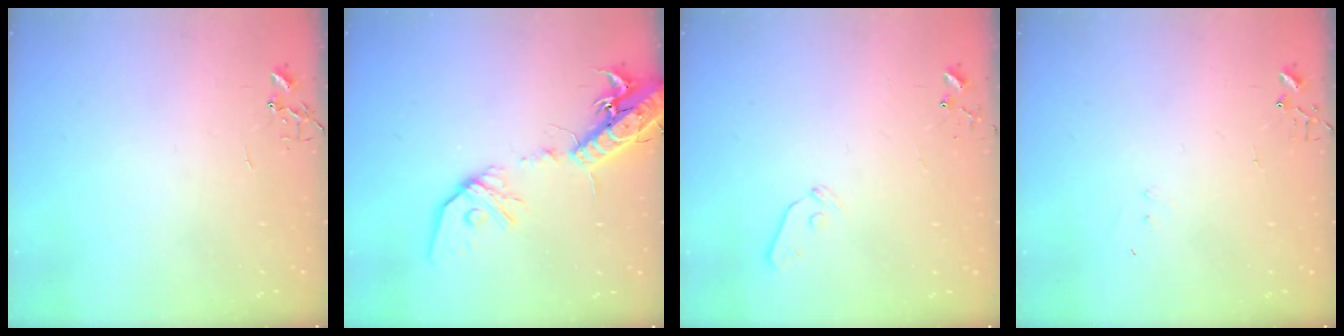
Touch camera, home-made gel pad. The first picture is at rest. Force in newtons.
{"total": 18.3, "press": 17.9, "slide": 3.7}
{"total": 5.5, "press": 5.5, "slide": 0.5}
{"total": 4.9, "press": 4.9, "slide": 0.3}